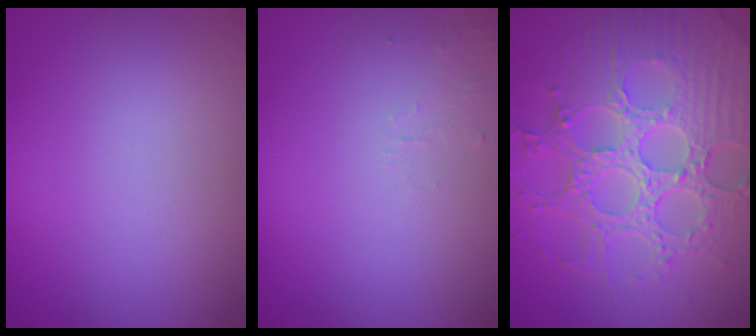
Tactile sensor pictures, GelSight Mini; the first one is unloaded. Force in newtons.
{"total": 0.9, "press": 0.9, "slide": 0.1}
{"total": 8.1, "press": 6.0, "slide": 5.4}